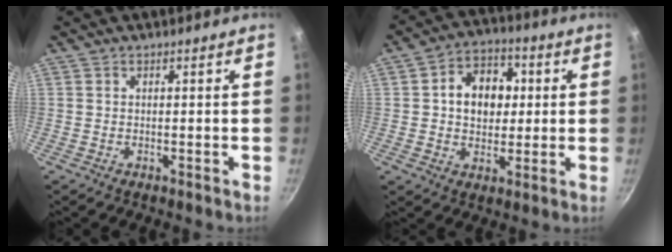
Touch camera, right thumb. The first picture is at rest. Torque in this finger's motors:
{"motor_torque": [-0.40, 0.84, 0.02, 0.27, 0.08]}